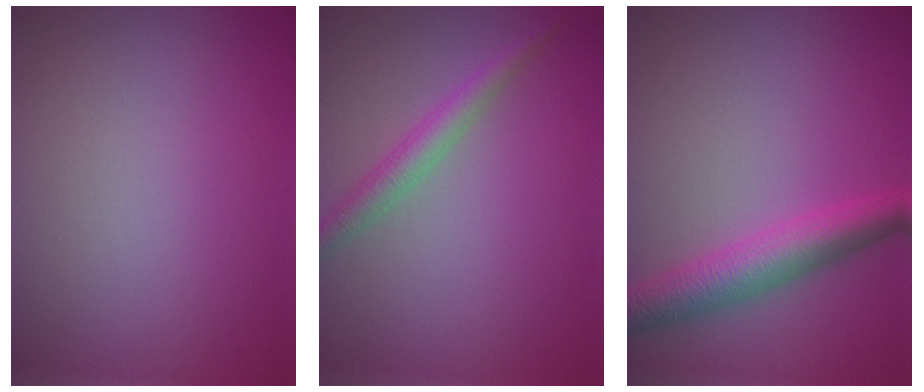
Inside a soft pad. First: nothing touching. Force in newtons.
{"total": 2.5, "press": 2.5, "slide": 0.0}
{"total": 4.8, "press": 4.8, "slide": 0.0}